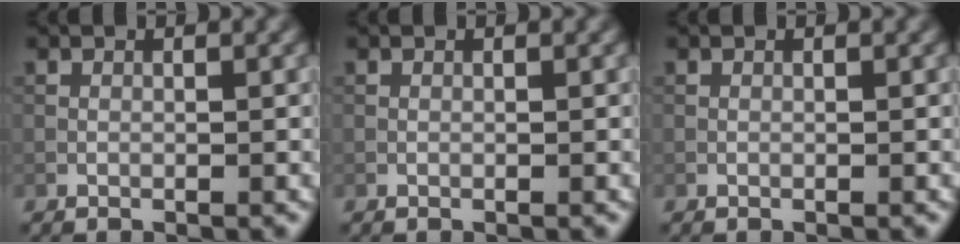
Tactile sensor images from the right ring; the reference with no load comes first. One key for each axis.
{"total": 0.0}
{"total": 0.0}